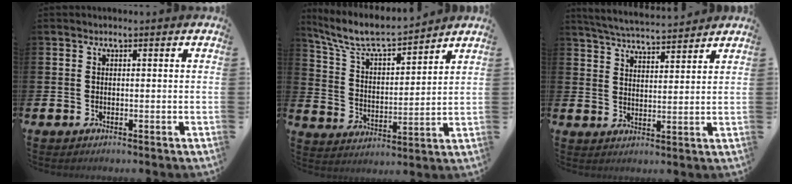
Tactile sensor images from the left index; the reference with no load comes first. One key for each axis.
{"total": 8.1, "fx": 7.5, "fy": 1.3, "fz": 2.9, "tx": -0.092, "ty": -0.046, "tz": 0.131}
{"total": 5.1, "fx": 5.1, "fy": 0.3, "fz": 0.6, "tx": -0.033, "ty": -0.029, "tz": 0.092}